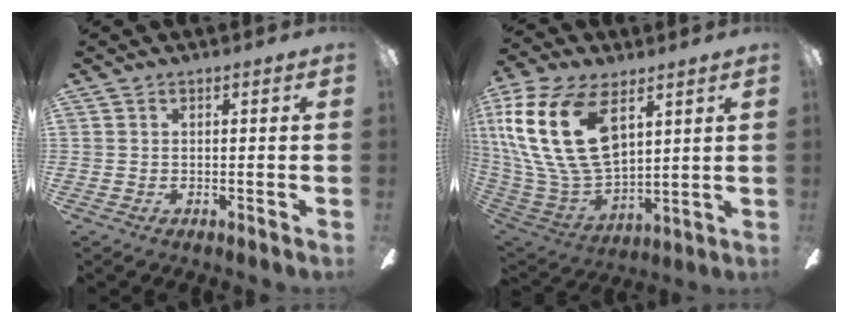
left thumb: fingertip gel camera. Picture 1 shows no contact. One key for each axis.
{"total": 25.6, "fx": 9.5, "fy": 14.4, "fz": 19.0, "tx": -0.415, "ty": -0.038, "tz": 0.168}